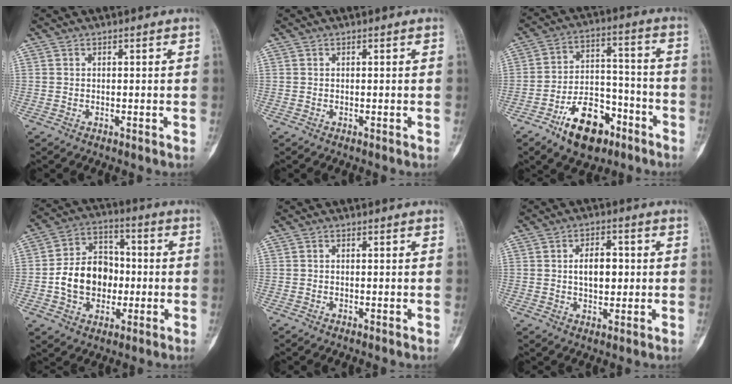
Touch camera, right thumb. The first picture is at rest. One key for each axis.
{"total": 0.0}
{"total": 14.4, "fx": -8.5, "fy": 8.0, "fz": 8.4, "tx": -0.105, "ty": 0.071, "tz": -0.139}
{"total": 14.1, "fx": -1.6, "fy": 10.9, "fz": 8.9, "tx": -0.120, "ty": 0.033, "tz": -0.029}
{"total": 0.0}
{"total": 6.5, "fx": 0.6, "fy": 4.0, "fz": 5.1, "tx": -0.060, "ty": 0.007, "tz": 0.010}